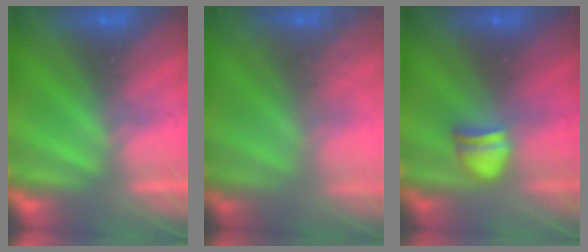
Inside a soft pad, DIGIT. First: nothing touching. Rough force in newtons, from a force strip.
{"total": 7.7}
{"total": 2.3}